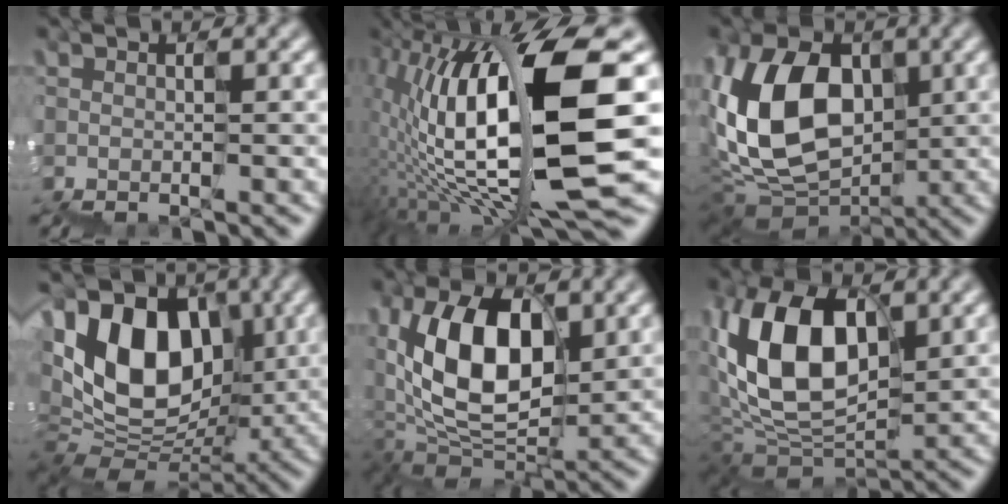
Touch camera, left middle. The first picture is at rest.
{"total": 13.5, "force": [0.4, 4.3, 12.8], "torque": [-0.258, 0.020, 0.014]}
{"total": 10.0, "force": [1.2, 6.9, 7.1], "torque": [-0.165, 0.017, 0.012]}
{"total": 9.8, "force": [2.5, 6.8, 6.5], "torque": [-0.107, 0.026, 0.029]}
{"total": 7.9, "force": [2.3, 5.4, 5.3], "torque": [-0.116, 0.008, 0.042]}
{"total": 8.5, "force": [2.3, 5.5, 6.0], "torque": [-0.136, 0.017, 0.039]}